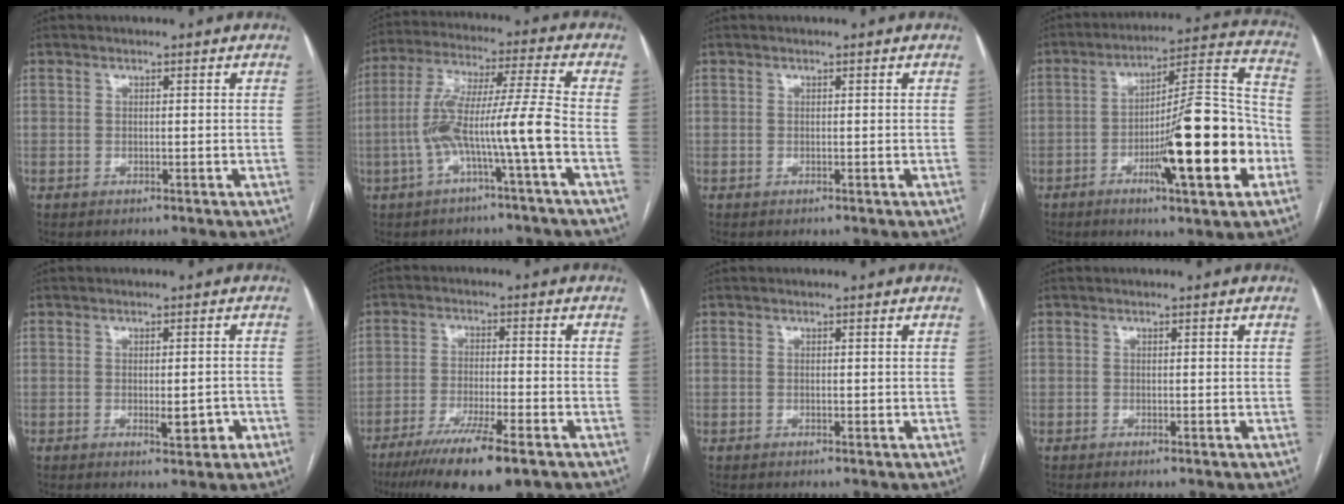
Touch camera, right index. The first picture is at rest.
{"total": 11.4, "force": [-3.5, -0.7, 10.8], "torque": [-0.217, 0.027, -0.066]}
{"total": 0.0}
{"total": 19.3, "force": [-6.0, 2.2, 18.2], "torque": [-0.265, 0.007, -0.088]}
{"total": 3.4, "force": [-1.2, 1.0, 3.0], "torque": [-0.041, -0.001, -0.013]}
{"total": 12.4, "force": [-8.4, 1.2, 9.0], "torque": [-0.151, -0.032, -0.134]}
{"total": 0.0}
{"total": 0.6, "force": [-0.3, 0.0, 0.4], "torque": [-0.007, -0.001, -0.006]}